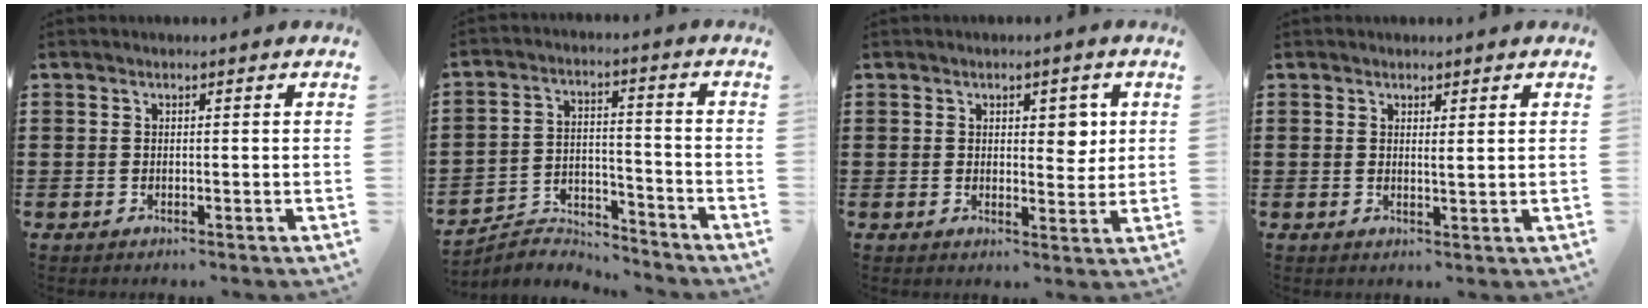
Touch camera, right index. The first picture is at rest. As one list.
[{"total": 5.0, "force": [-4.9, 0.9, 0.3], "torque": [-0.007, 0.012, -0.099]}, {"total": 3.6, "force": [1.2, 2.0, 2.7], "torque": [-0.033, 0.000, 0.014]}, {"total": 1.0, "force": [0.8, 0.1, 0.7], "torque": [-0.016, 0.001, 0.014]}]